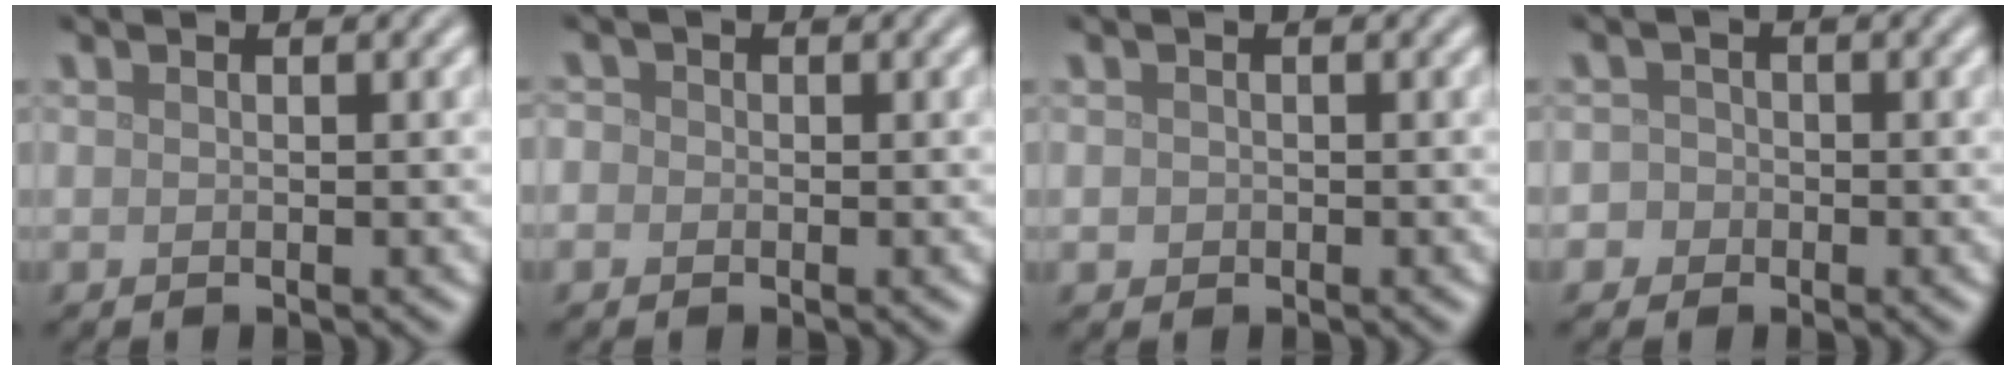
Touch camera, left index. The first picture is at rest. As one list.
[{"total": 1.3, "force": [0.1, 1.2, 0.4], "torque": [-0.002, 0.002, -0.013]}, {"total": 0.6, "force": [-0.1, 0.6, 0.1], "torque": [0.003, -0.004, -0.003]}, {"total": 2.4, "force": [-0.7, 2.3, 0.4], "torque": [0.021, 0.011, -0.031]}]